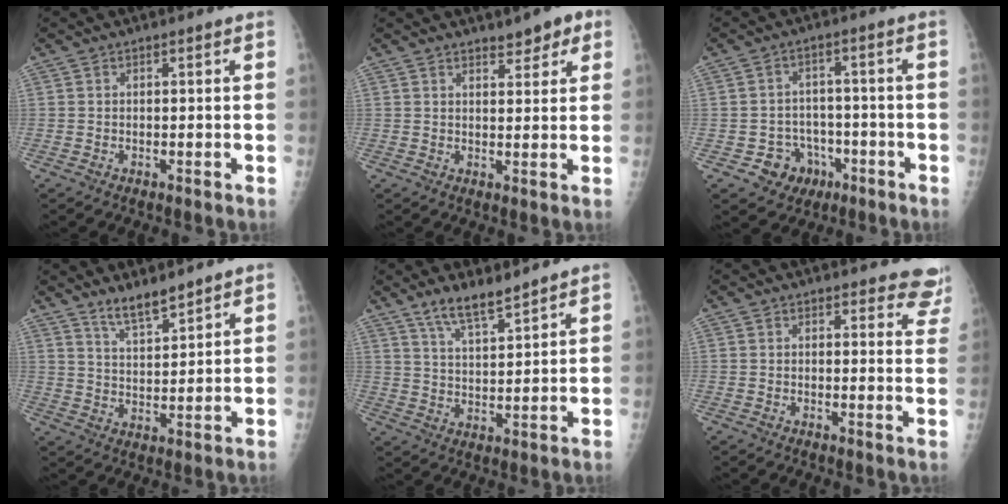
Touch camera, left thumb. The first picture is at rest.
{"total": 4.5, "force": [3.0, 1.9, 2.7], "torque": [-0.015, -0.015, 0.040]}
{"total": 7.2, "force": [-3.3, 6.2, 1.6], "torque": [0.004, 0.027, -0.042]}
{"total": 6.2, "force": [5.3, 1.3, 3.1], "torque": [-0.046, -0.040, 0.100]}
{"total": 7.2, "force": [5.9, 1.4, 3.9], "torque": [-0.065, -0.039, 0.114]}
{"total": 6.7, "force": [6.3, 2.4, 0.4], "torque": [0.046, -0.035, 0.036]}